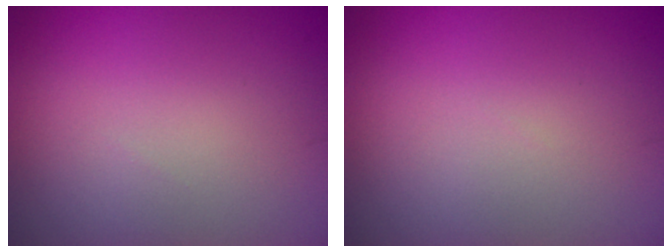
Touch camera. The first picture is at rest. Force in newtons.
{"total": 0.0}